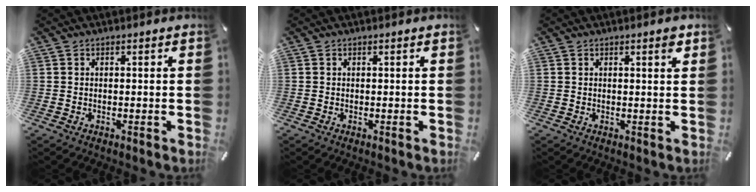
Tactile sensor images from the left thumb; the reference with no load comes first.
{"total": 0.0}
{"total": 1.5, "force": [0.9, 0.2, 1.1], "torque": [-0.015, -0.003, 0.013]}